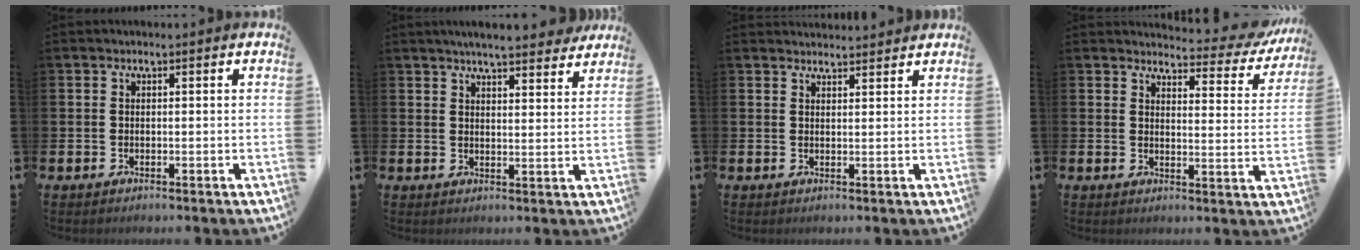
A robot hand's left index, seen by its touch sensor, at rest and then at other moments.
{"total": 5.5, "force": [5.3, 0.3, 1.5], "torque": [-0.030, -0.028, 0.093]}
{"total": 2.2, "force": [2.1, 0.3, -0.2], "torque": [0.005, -0.013, 0.038]}
{"total": 3.3, "force": [3.1, 1.0, 0.7], "torque": [-0.017, -0.031, 0.046]}